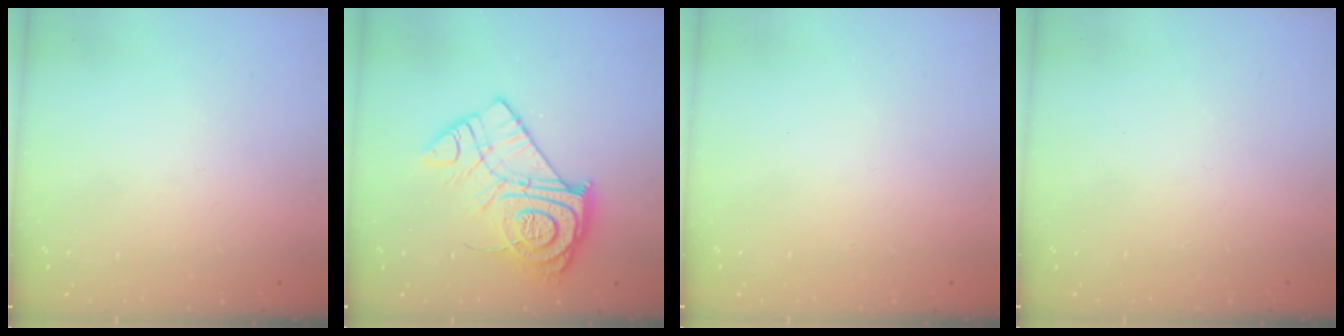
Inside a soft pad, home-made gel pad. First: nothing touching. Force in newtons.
{"total": 16.1, "press": 16.1, "slide": 1.1}
{"total": 1.5, "press": 1.5, "slide": 0.1}
{"total": 1.6, "press": 1.6, "slide": 0.1}